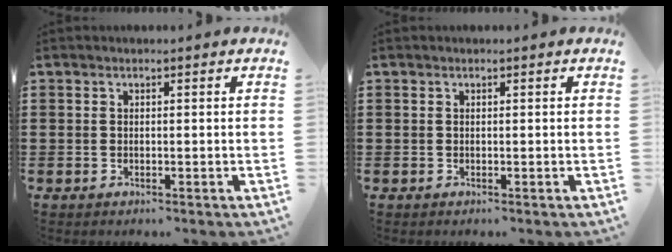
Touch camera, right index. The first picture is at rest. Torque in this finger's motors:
{"motor_torque": [0.97, 1.16, 0.00, 0.01]}